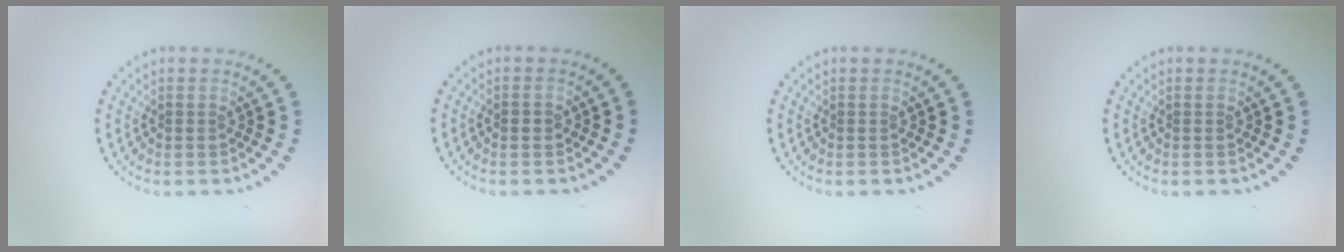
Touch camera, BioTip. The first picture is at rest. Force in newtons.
{"total": 1.2, "press": 1.2, "slide": 0.1}
{"total": 0.0}
{"total": 0.0}